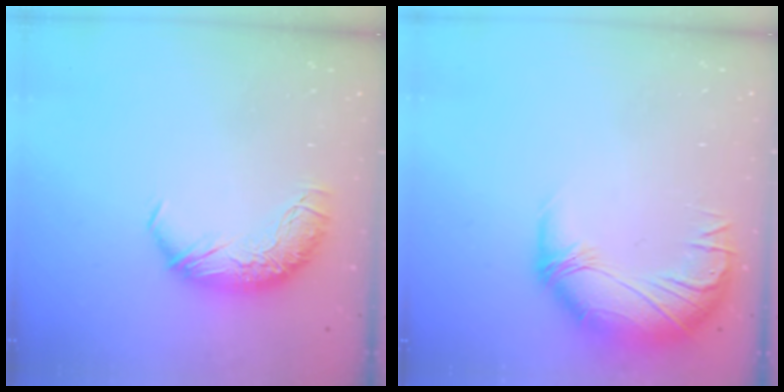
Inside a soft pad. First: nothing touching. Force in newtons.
{"total": 2.8, "press": 0.8, "slide": 2.7}